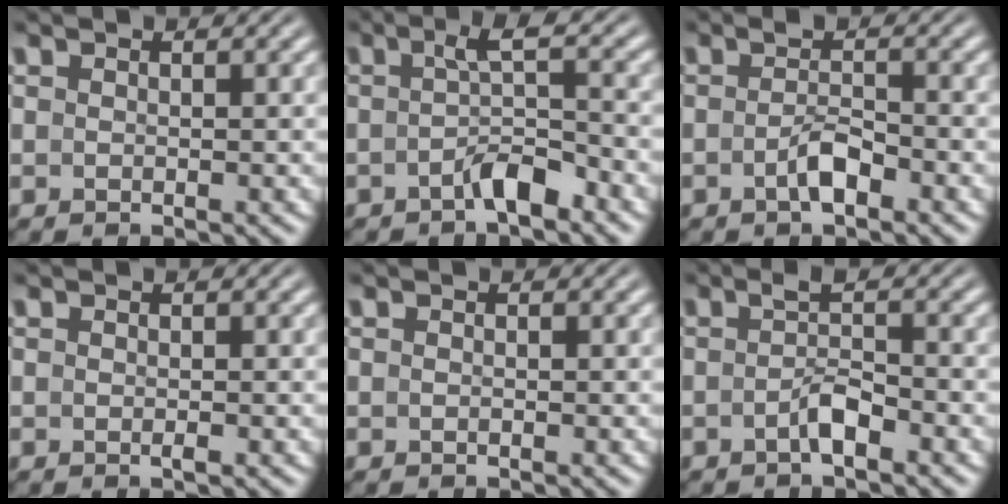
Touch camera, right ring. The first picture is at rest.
{"total": 2.7, "force": [-0.9, 0.0, 2.5], "torque": [-0.038, 0.000, -0.016]}
{"total": 2.0, "force": [-1.2, 0.3, 1.5], "torque": [-0.015, 0.006, -0.027]}
{"total": 0.0}
{"total": 0.0}
{"total": 1.9, "force": [-0.9, 0.1, 1.7], "torque": [-0.024, 0.001, -0.021]}